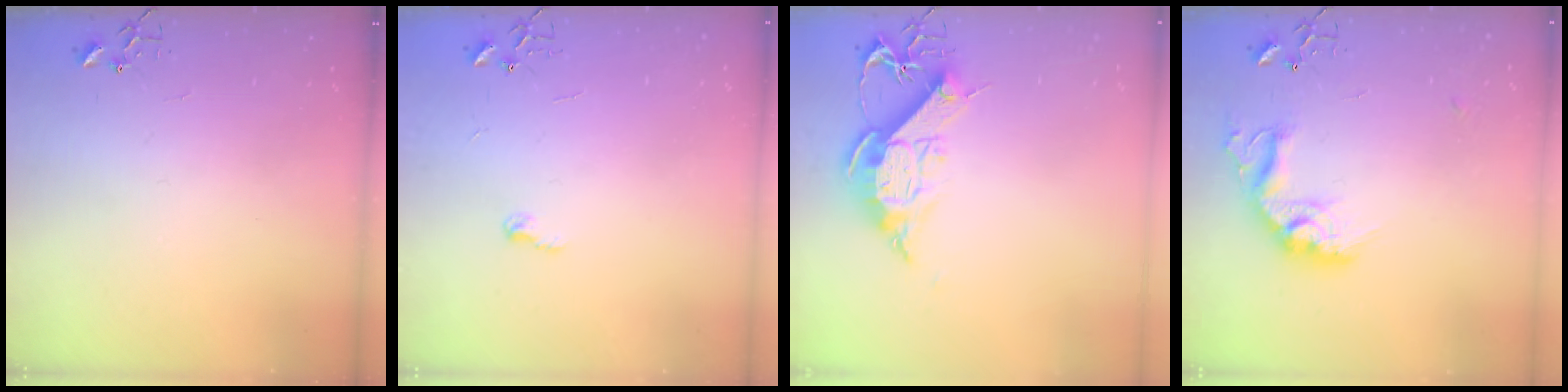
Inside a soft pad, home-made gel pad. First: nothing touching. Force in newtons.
{"total": 5.9, "press": 5.9, "slide": 0.4}
{"total": 13.0, "press": 13.0, "slide": 1.1}
{"total": 16.9, "press": 16.9, "slide": 1.2}